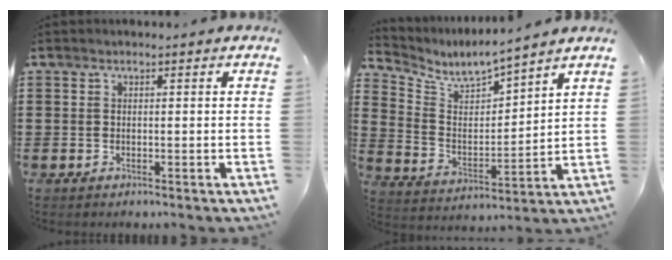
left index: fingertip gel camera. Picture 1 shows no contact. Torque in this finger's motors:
{"motor_torque": [-0.56, 0.44, -0.05, -0.01]}